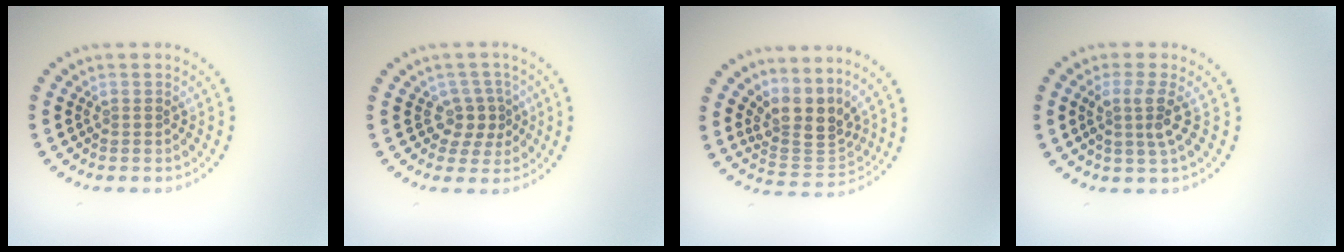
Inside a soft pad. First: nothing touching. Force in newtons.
{"total": 2.5, "press": 2.0, "slide": 1.5}
{"total": 3.9, "press": 2.9, "slide": 2.6}
{"total": 2.7, "press": 2.1, "slide": 1.7}